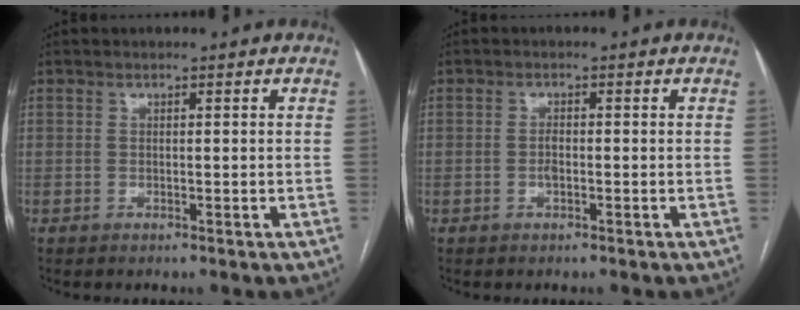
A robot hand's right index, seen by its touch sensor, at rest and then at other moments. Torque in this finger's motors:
{"motor_torque": [0.45, 0.04, 0.00, 0.04]}